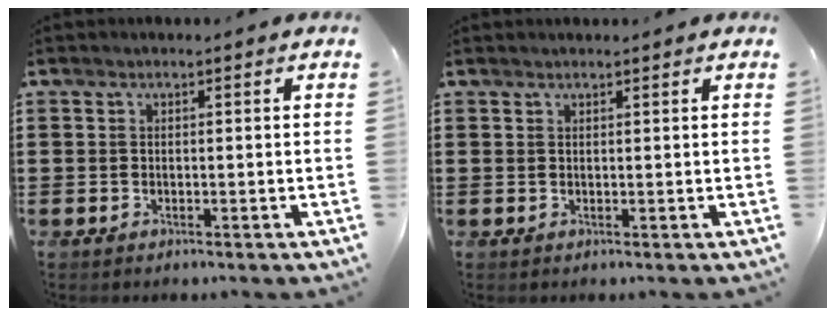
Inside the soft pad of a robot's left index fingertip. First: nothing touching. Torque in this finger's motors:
{"motor_torque": [2.14, 0.00, -0.39, -0.05]}